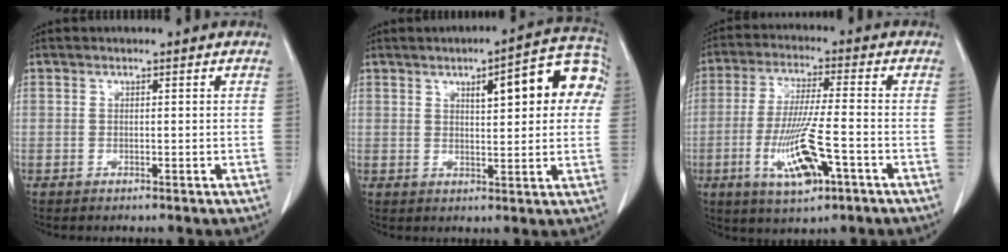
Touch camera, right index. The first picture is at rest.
{"total": 11.7, "force": [3.4, 3.1, 10.8], "torque": [-0.131, 0.032, 0.039]}
{"total": 11.3, "force": [-4.2, 1.5, 10.4], "torque": [-0.206, -0.017, -0.073]}